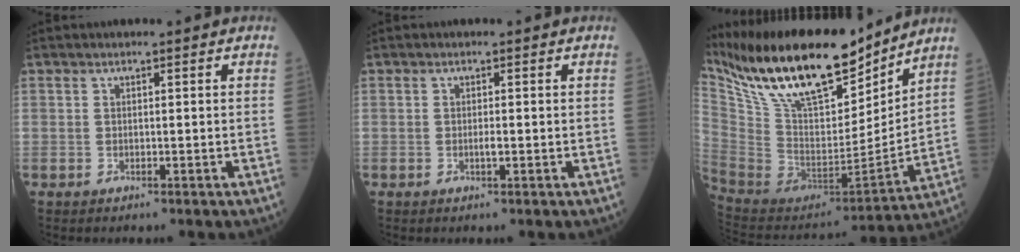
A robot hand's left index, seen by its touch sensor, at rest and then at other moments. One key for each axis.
{"total": 0.9, "fx": -0.3, "fy": 0.2, "fz": 0.8, "tx": -0.017, "ty": -0.002, "tz": -0.007}
{"total": 23.6, "fx": 18.4, "fy": 6.4, "fz": 13.4, "tx": -0.249, "ty": 0.001, "tz": 0.331}